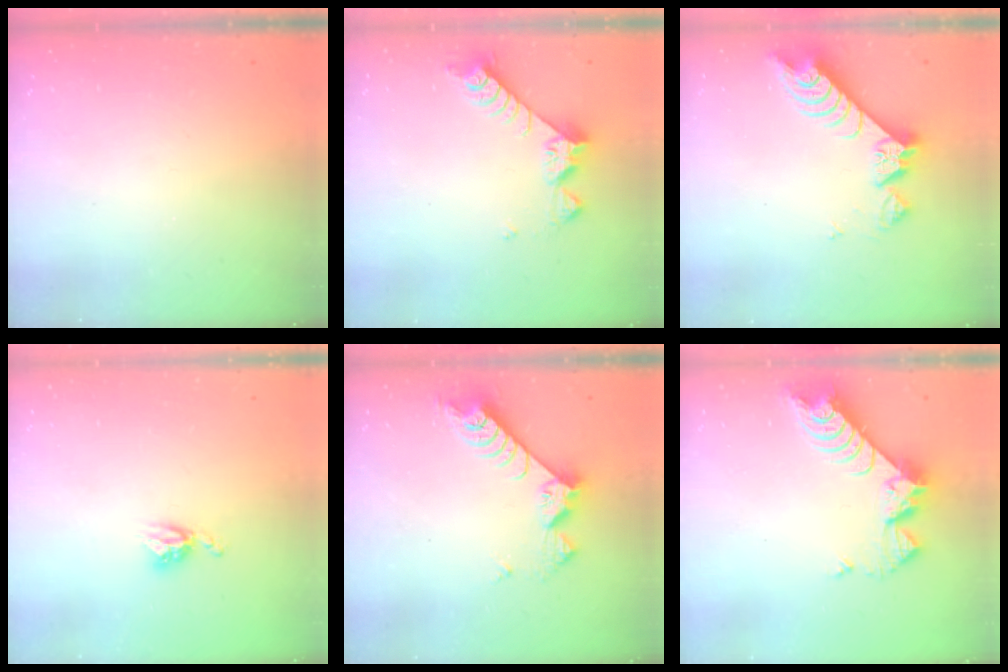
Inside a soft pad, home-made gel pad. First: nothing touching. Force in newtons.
{"total": 8.3, "press": 8.3, "slide": 0.5}
{"total": 8.5, "press": 8.4, "slide": 0.8}
{"total": 4.7, "press": 4.7, "slide": 0.5}
{"total": 7.6, "press": 7.6, "slide": 0.4}
{"total": 8.7, "press": 8.7, "slide": 0.9}